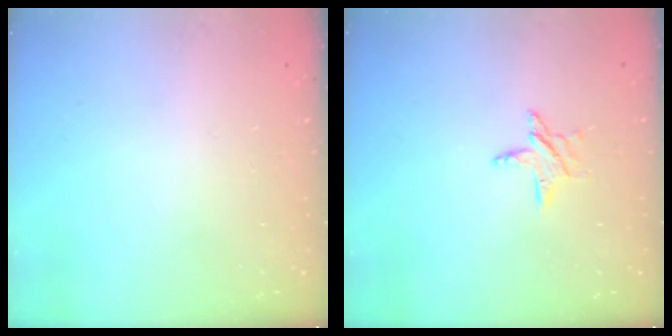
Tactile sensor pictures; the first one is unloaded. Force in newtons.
{"total": 5.1, "press": 5.1, "slide": 0.3}